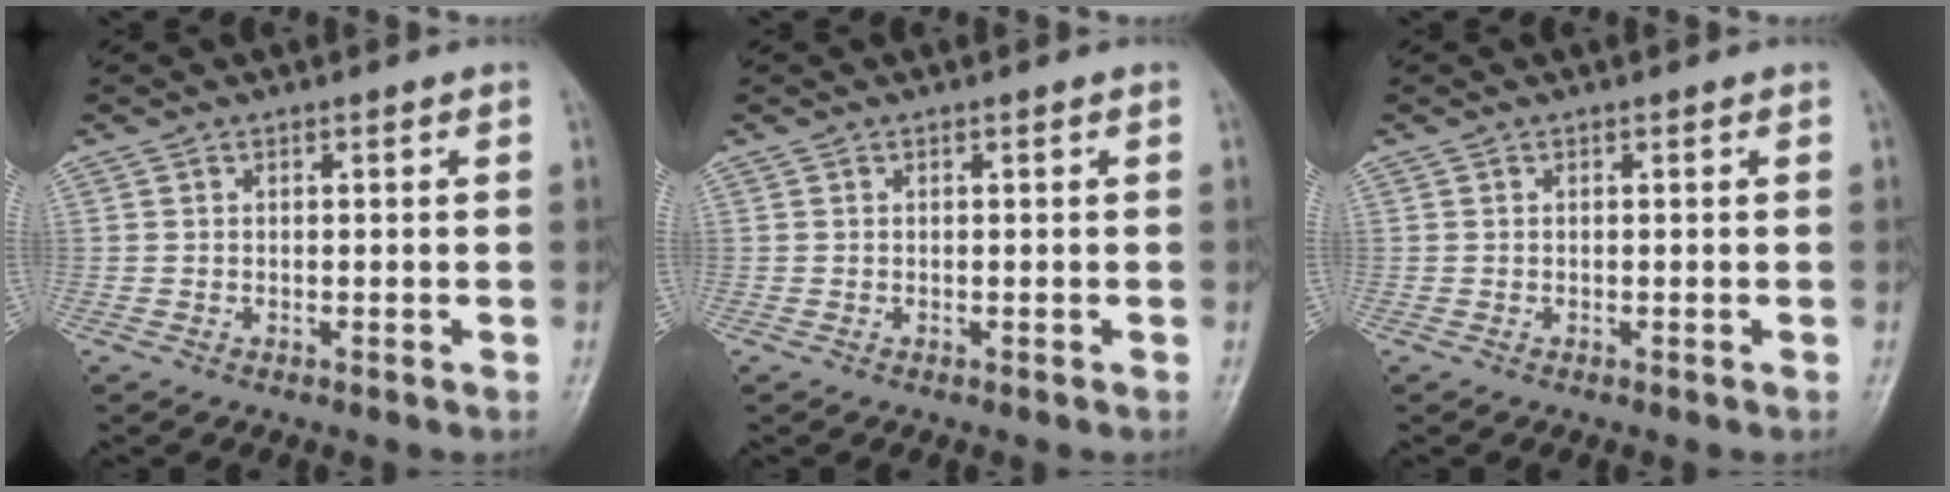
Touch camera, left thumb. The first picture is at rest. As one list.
[{"total": 0.0}, {"total": 0.0}]